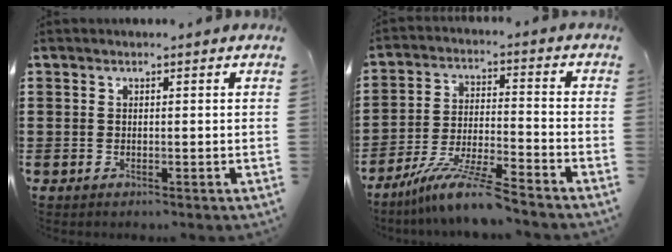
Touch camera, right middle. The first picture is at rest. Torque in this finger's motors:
{"motor_torque": [1.63, -0.51, 0.33, 0.19]}